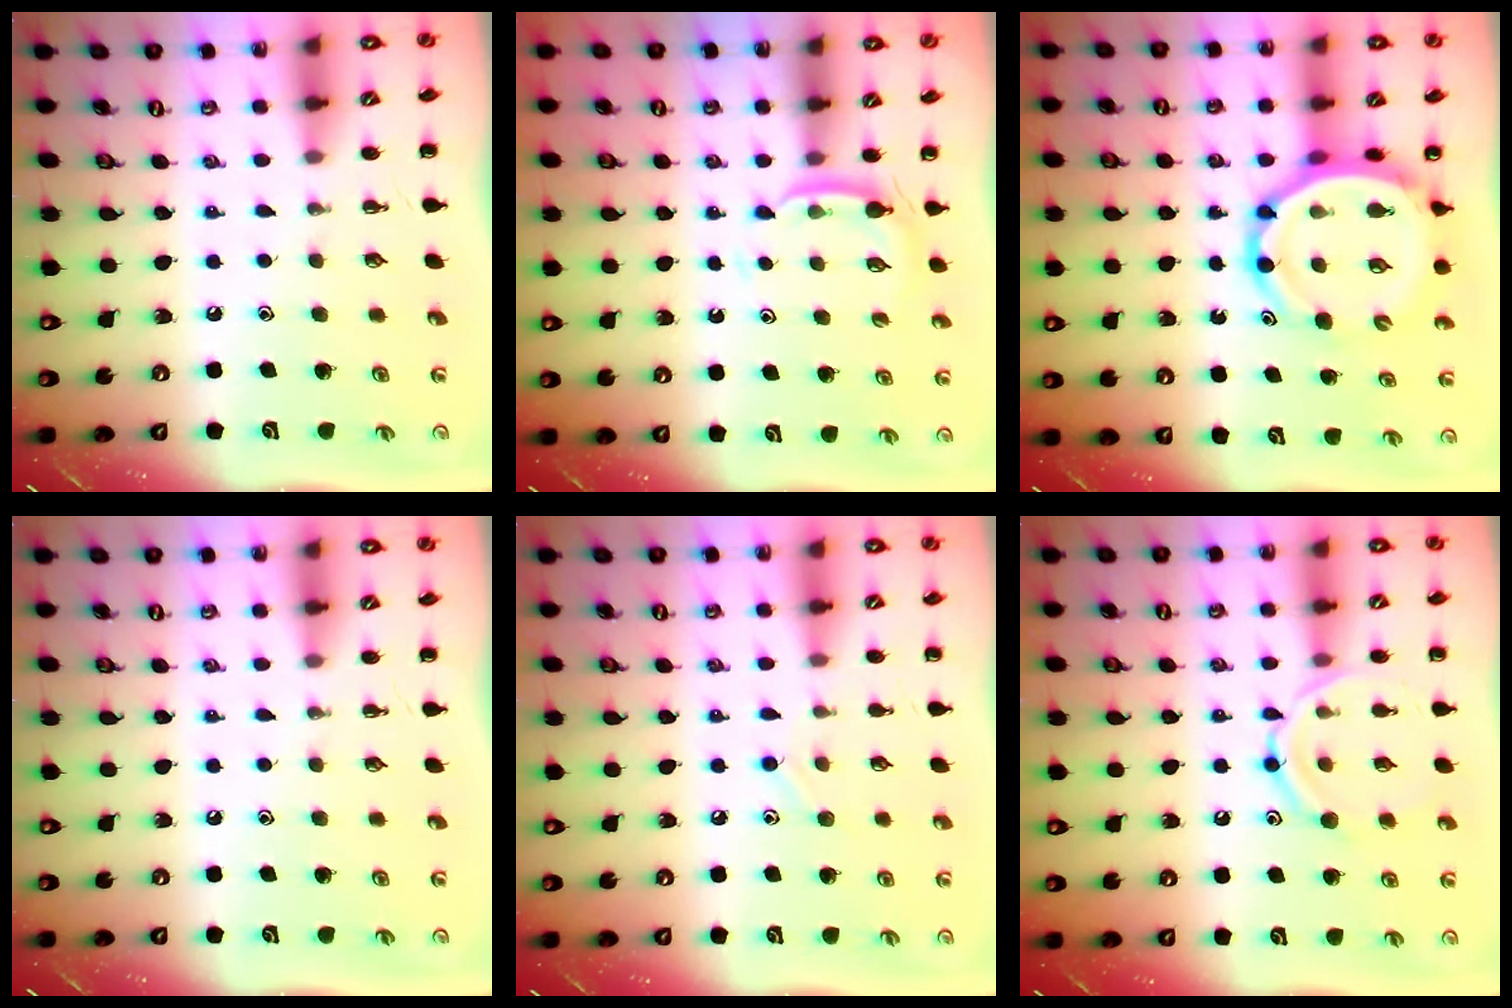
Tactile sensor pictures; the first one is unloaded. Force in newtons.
{"total": 3.9, "press": 3.7, "slide": 1.3}
{"total": 12.2, "press": 11.6, "slide": 3.7}
{"total": 0.0}
{"total": 7.6, "press": 7.2, "slide": 2.6}
{"total": 13.7, "press": 13.6, "slide": 1.1}